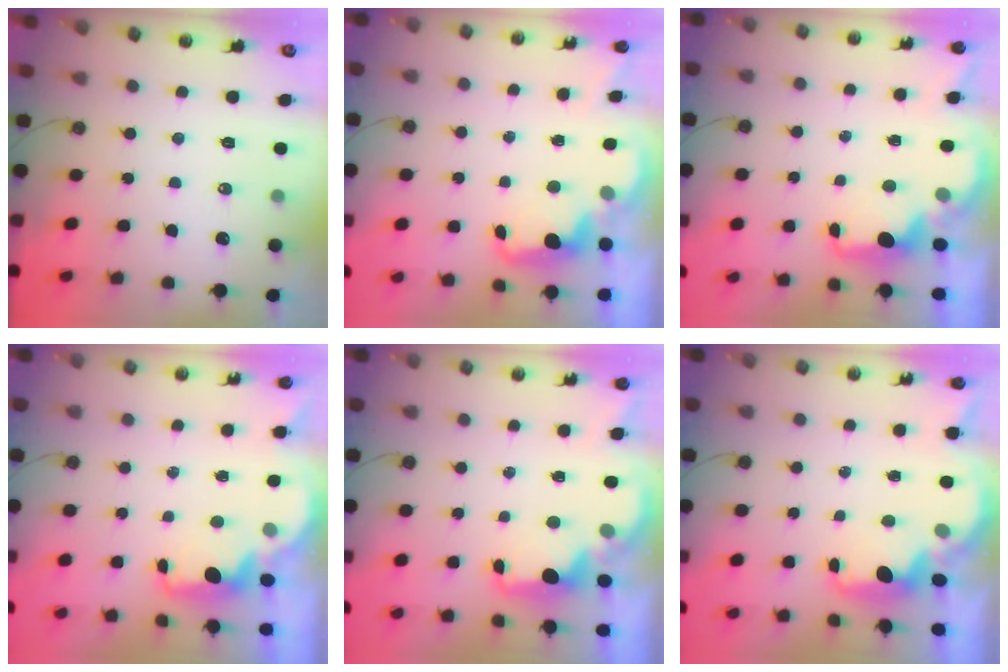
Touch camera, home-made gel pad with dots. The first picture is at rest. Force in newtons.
{"total": 2.3, "press": 2.2, "slide": 0.7}
{"total": 2.1, "press": 1.9, "slide": 0.8}
{"total": 1.8, "press": 1.7, "slide": 0.7}
{"total": 2.0, "press": 1.8, "slide": 0.7}
{"total": 2.2, "press": 2.1, "slide": 0.7}